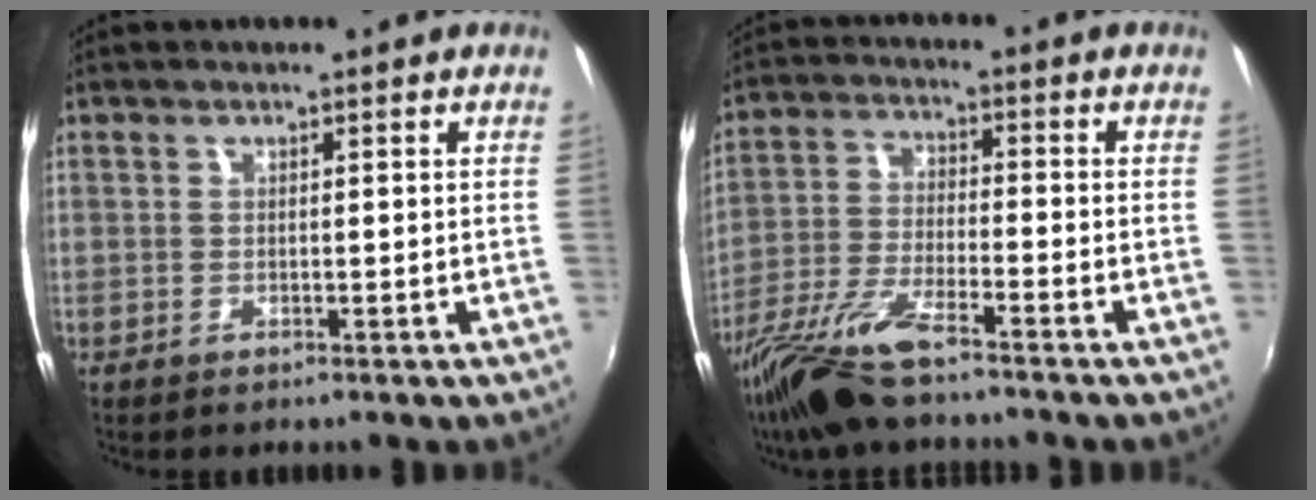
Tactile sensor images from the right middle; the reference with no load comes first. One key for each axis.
{"total": 12.5, "fx": -9.5, "fy": 2.0, "fz": 7.8, "tx": -0.168, "ty": -0.029, "tz": -0.185}